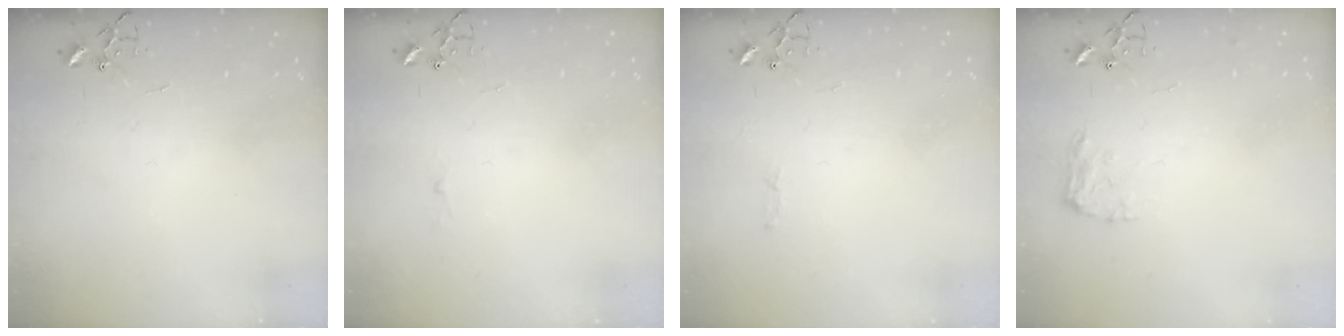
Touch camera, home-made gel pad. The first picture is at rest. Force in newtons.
{"total": 1.8, "press": 1.8, "slide": 0.2}
{"total": 2.8, "press": 2.8, "slide": 0.4}
{"total": 7.9, "press": 7.9, "slide": 0.1}